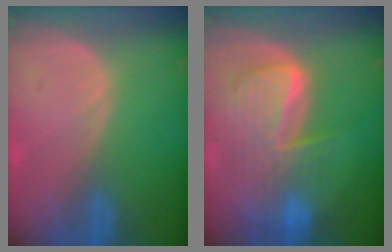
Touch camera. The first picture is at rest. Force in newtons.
{"total": 9.9, "press": 8.5, "slide": 5.1}